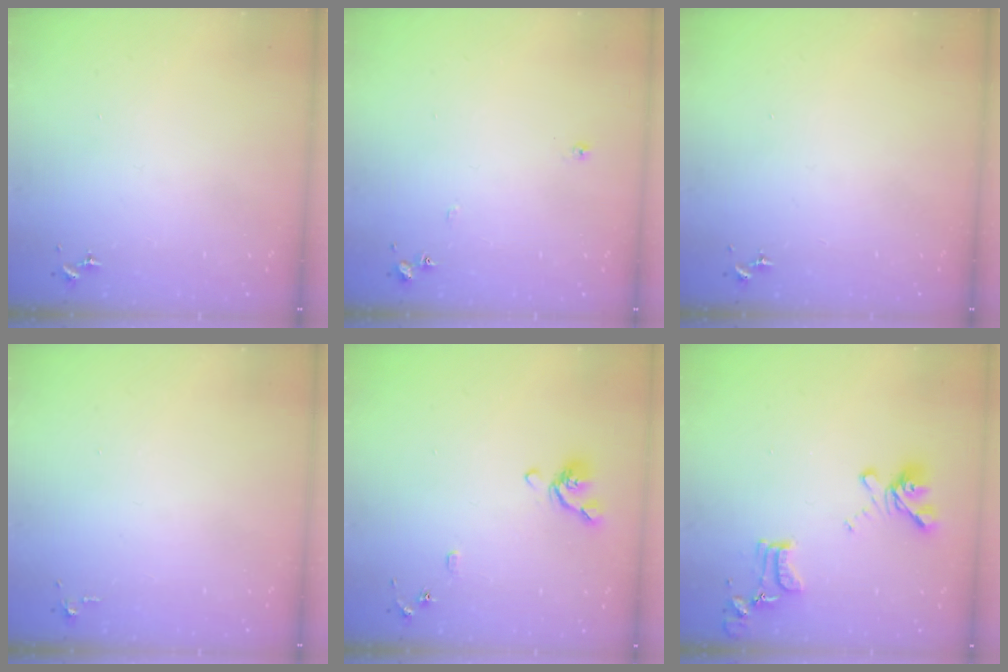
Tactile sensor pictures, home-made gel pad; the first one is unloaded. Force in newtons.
{"total": 6.2, "press": 6.2, "slide": 0.6}
{"total": 0.0}
{"total": 3.8, "press": 3.8, "slide": 0.6}
{"total": 8.8, "press": 8.7, "slide": 1.4}
{"total": 14.1, "press": 14.1, "slide": 1.1}